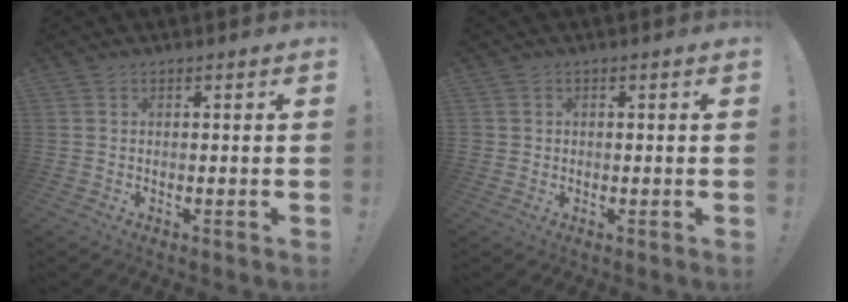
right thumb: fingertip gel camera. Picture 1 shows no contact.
{"total": 1.5, "force": [0.2, 1.4, 0.2], "torque": [-0.002, 0.001, 0.005]}